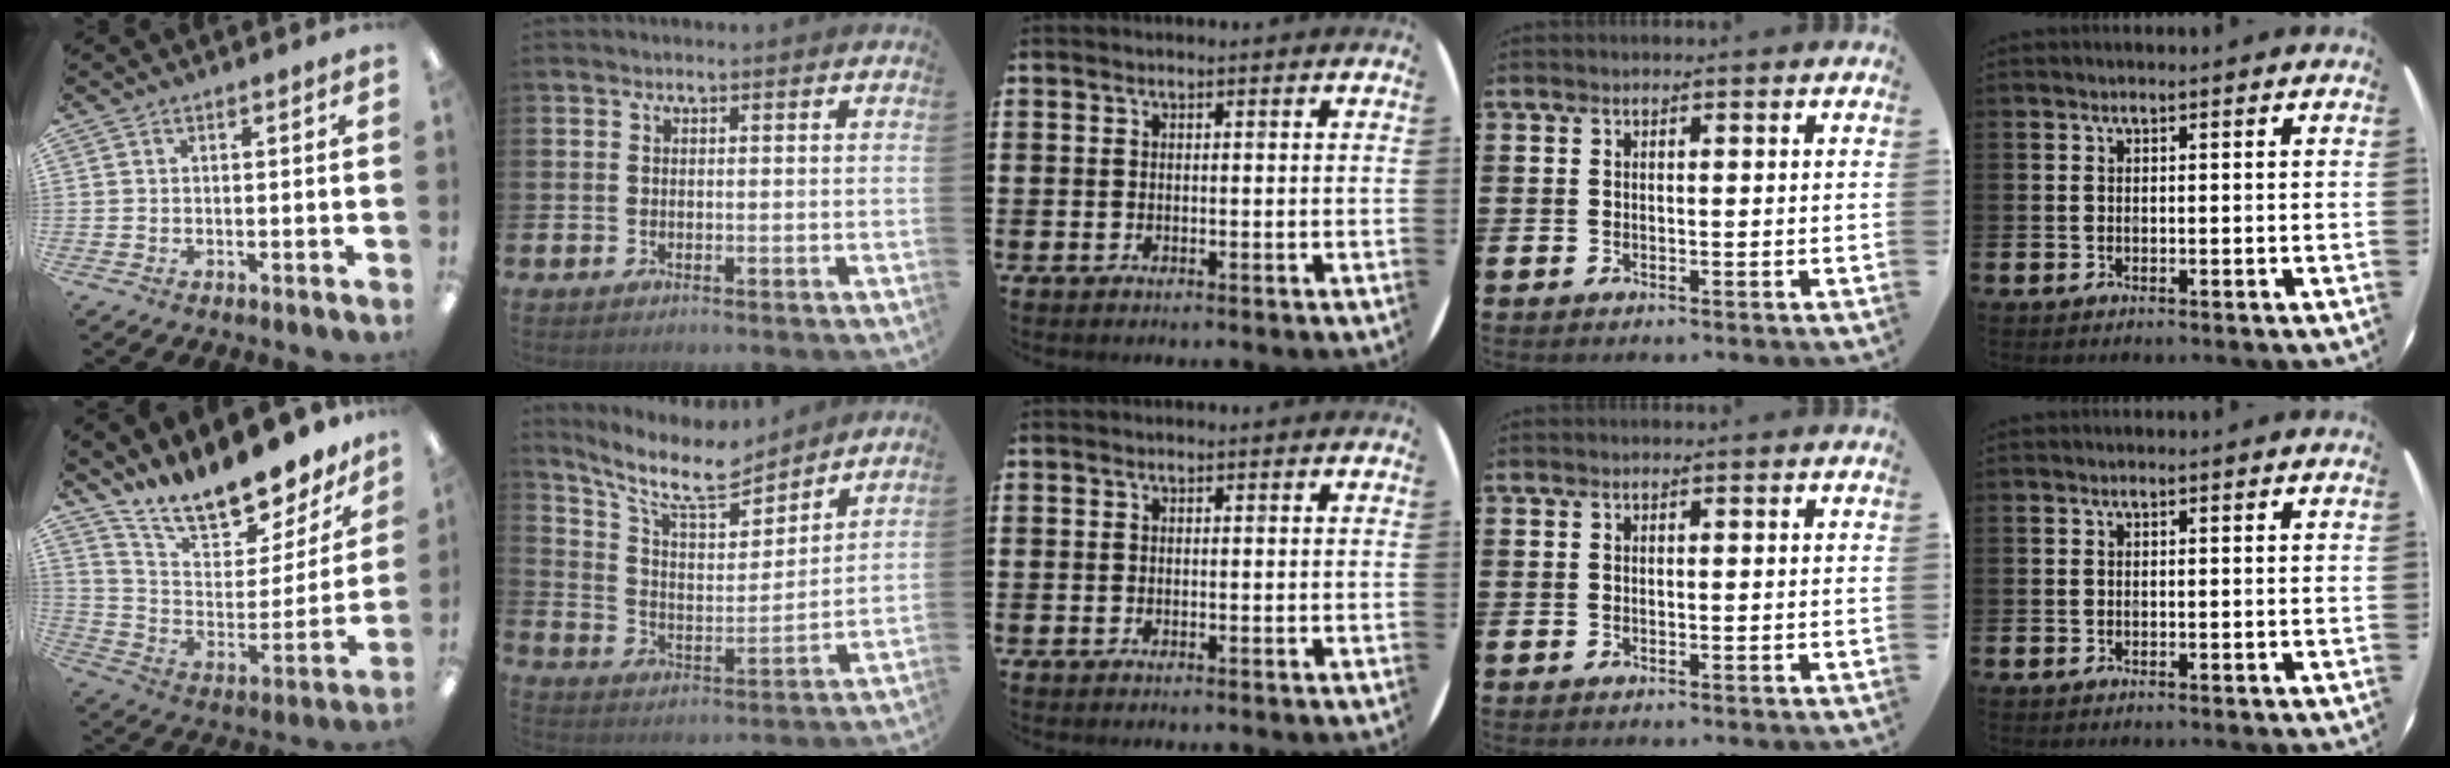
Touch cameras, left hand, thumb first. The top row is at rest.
{"thumb": {"total": 15.4, "force": [13.9, 4.2, 5.3], "torque": [-0.100, -0.115, 0.241]}, "index": {"total": 10.1, "force": [8.6, 2.9, 4.4], "torque": [-0.121, -0.049, 0.150]}}